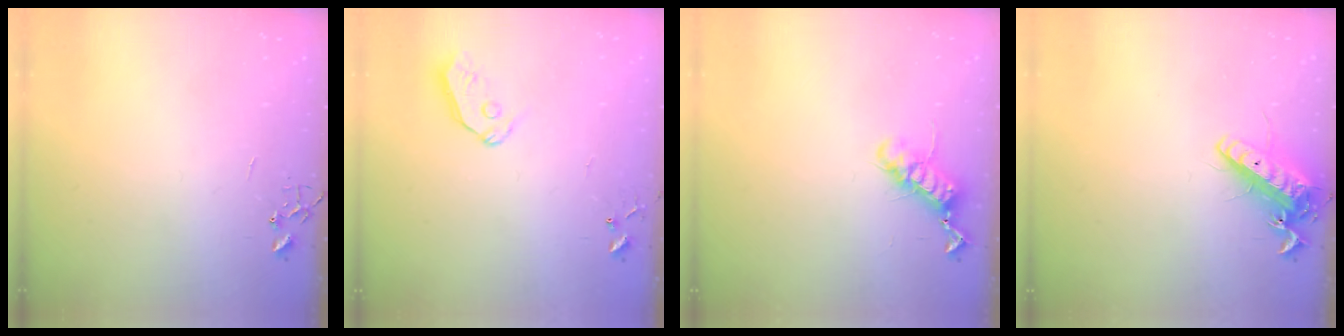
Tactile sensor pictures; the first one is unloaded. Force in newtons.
{"total": 6.8, "press": 6.8, "slide": 0.7}
{"total": 11.7, "press": 11.6, "slide": 1.2}
{"total": 13.6, "press": 13.4, "slide": 2.3}